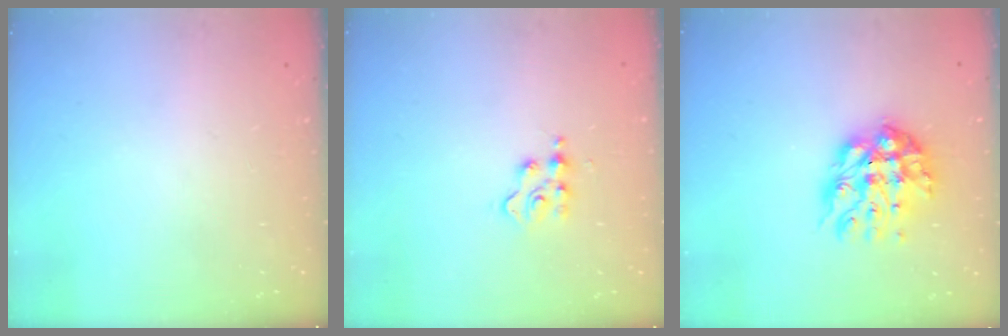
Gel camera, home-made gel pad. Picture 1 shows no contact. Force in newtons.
{"total": 3.0, "press": 3.0, "slide": 0.5}
{"total": 11.5, "press": 11.5, "slide": 1.2}